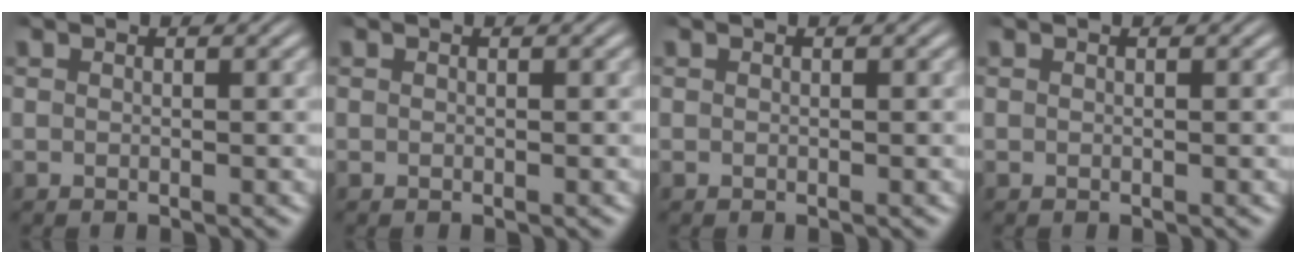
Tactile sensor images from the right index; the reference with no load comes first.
{"total": 0.0}
{"total": 0.0}
{"total": 0.0}